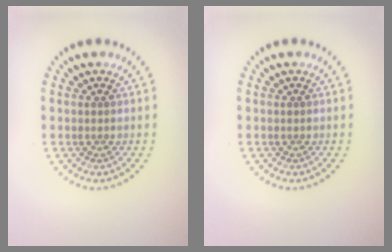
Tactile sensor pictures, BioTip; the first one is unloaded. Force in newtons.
{"total": 0.0}